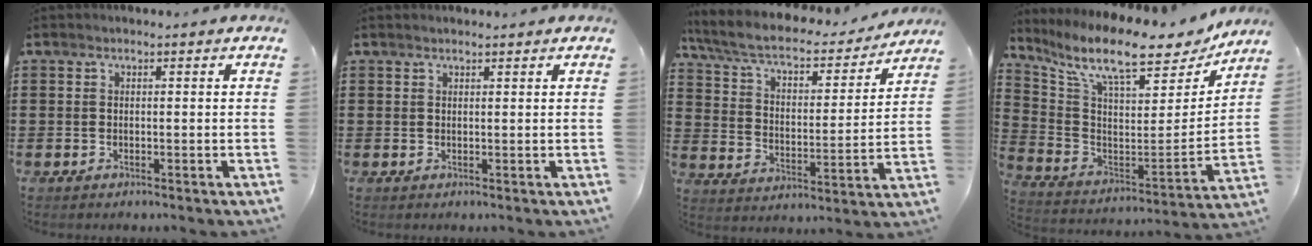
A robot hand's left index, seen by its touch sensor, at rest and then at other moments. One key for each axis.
{"total": 0.7, "fx": 0.7, "fy": 0.1, "fz": 0.3, "tx": -0.006, "ty": -0.001, "tz": 0.013}
{"total": 6.5, "fx": 5.3, "fy": 1.5, "fz": 3.3, "tx": -0.088, "ty": -0.036, "tz": 0.086}
{"total": 11.3, "fx": 9.0, "fy": 2.5, "fz": 6.4, "tx": -0.146, "ty": -0.066, "tz": 0.153}